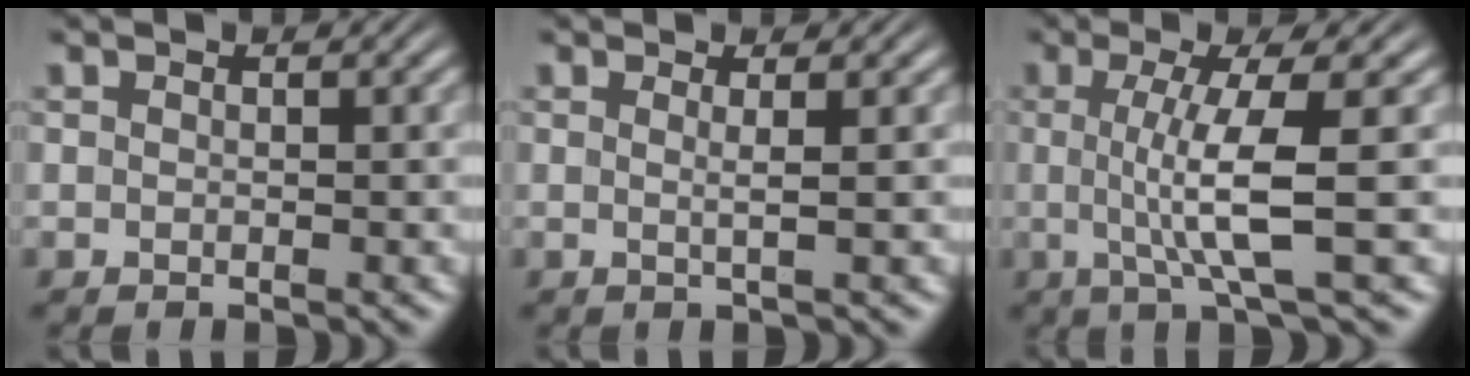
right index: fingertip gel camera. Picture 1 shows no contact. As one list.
[{"total": 1.1, "force": [0.3, -0.6, 0.9], "torque": [-0.020, -0.007, 0.006]}, {"total": 5.1, "force": [-0.1, 0.0, 5.1], "torque": [-0.091, -0.007, 0.003]}]